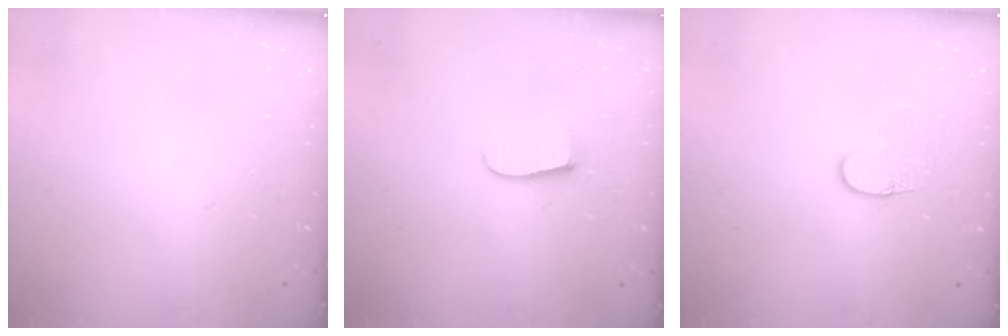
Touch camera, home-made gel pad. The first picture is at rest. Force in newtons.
{"total": 5.5, "press": 5.5, "slide": 0.5}
{"total": 5.7, "press": 5.6, "slide": 0.6}